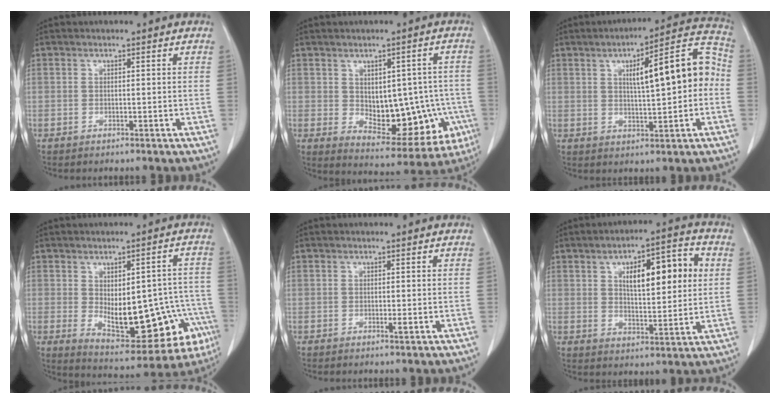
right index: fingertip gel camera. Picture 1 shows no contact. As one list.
[{"total": 13.5, "force": [-1.7, 7.3, 11.3], "torque": [-0.142, 0.014, 0.007]}, {"total": 12.9, "force": [1.1, 2.8, 12.6], "torque": [-0.172, 0.041, 0.017]}, {"total": 17.4, "force": [-4.4, 7.7, 15.0], "torque": [-0.168, 0.021, -0.031]}, {"total": 0.7, "force": [-0.2, 0.0, 0.7], "torque": [-0.013, -0.002, 0.000]}, {"total": 12.4, "force": [3.5, 3.8, 11.3], "torque": [-0.165, 0.021, 0.055]}]